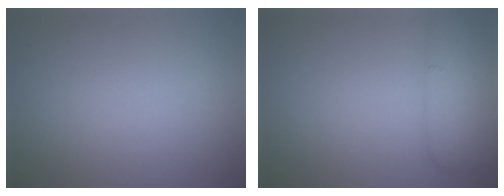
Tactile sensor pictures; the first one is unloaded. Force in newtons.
{"total": 3.2, "press": 3.2, "slide": 0.1}